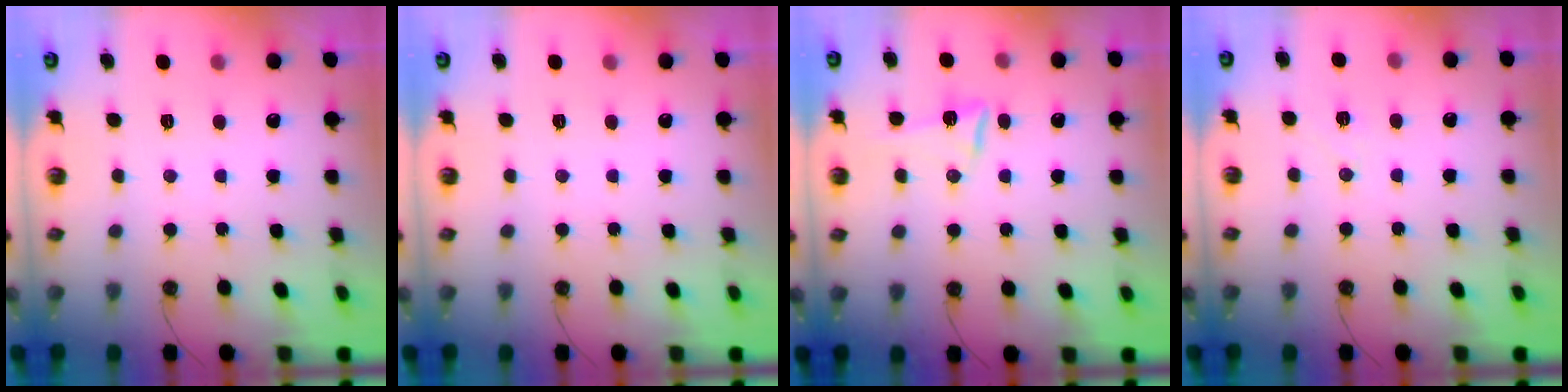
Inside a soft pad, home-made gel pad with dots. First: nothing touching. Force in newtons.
{"total": 0.0}
{"total": 7.9, "press": 7.6, "slide": 2.1}
{"total": 5.7, "press": 4.6, "slide": 3.3}